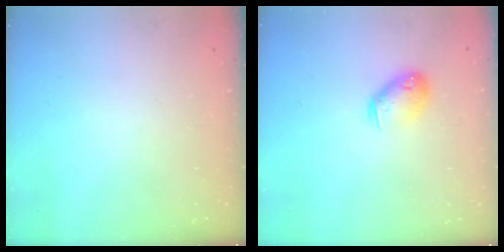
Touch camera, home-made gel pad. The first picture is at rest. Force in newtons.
{"total": 9.7, "press": 9.5, "slide": 1.6}